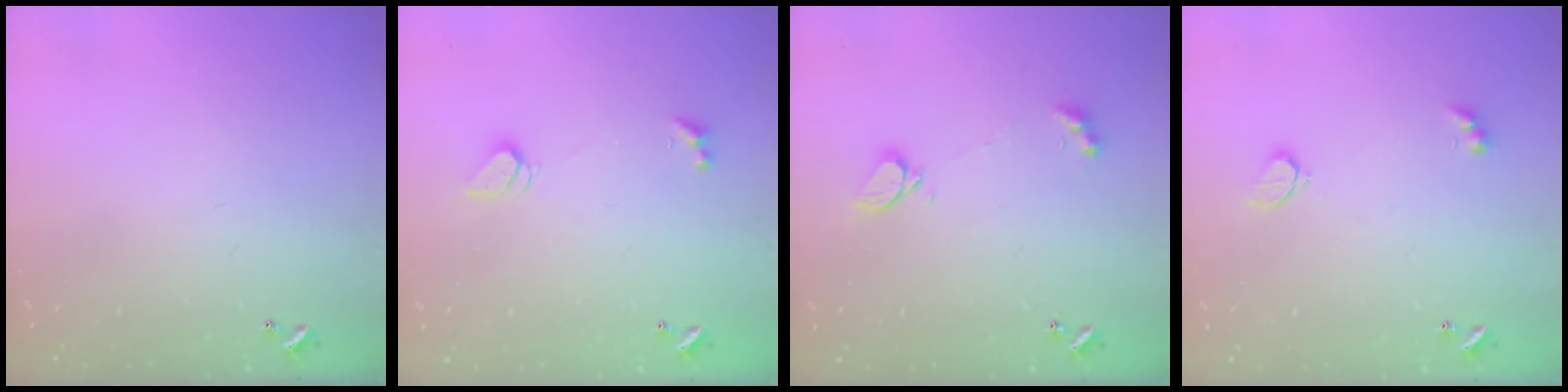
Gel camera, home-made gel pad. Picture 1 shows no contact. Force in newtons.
{"total": 1.7, "press": 1.7, "slide": 0.4}
{"total": 2.5, "press": 2.4, "slide": 0.5}
{"total": 2.6, "press": 2.5, "slide": 0.5}